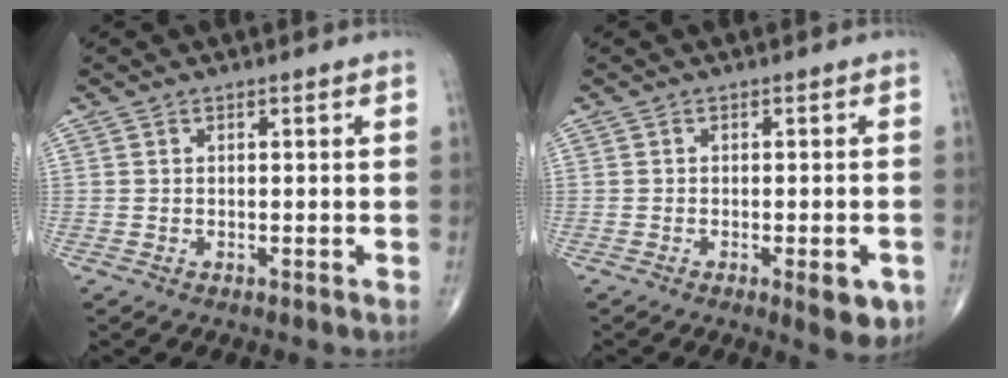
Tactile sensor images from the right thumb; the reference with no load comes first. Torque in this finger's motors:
{"motor_torque": [0.72, 0.91, -0.03, -0.12, 0.19]}